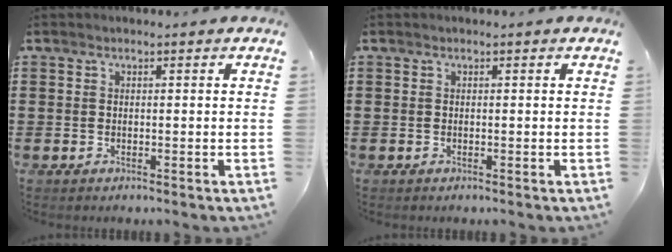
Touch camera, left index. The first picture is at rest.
{"total": 0.0}